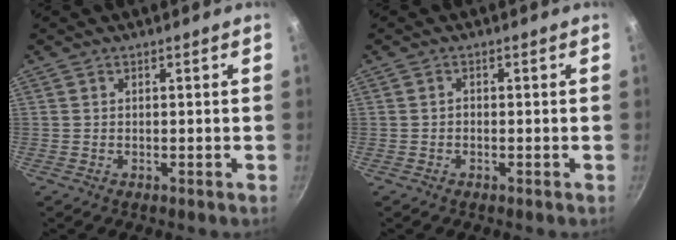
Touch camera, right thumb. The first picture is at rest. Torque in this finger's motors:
{"motor_torque": [-0.09, -0.14, 0.19, -0.19, -0.02]}